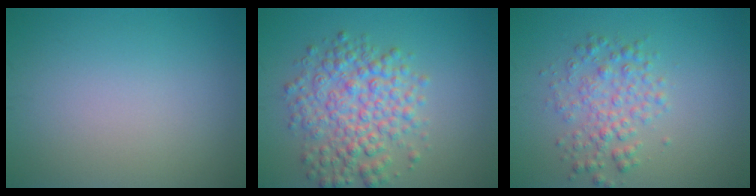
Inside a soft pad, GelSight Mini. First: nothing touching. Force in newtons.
{"total": 5.9, "press": 5.9, "slide": 0.1}
{"total": 3.2, "press": 3.2, "slide": 0.0}